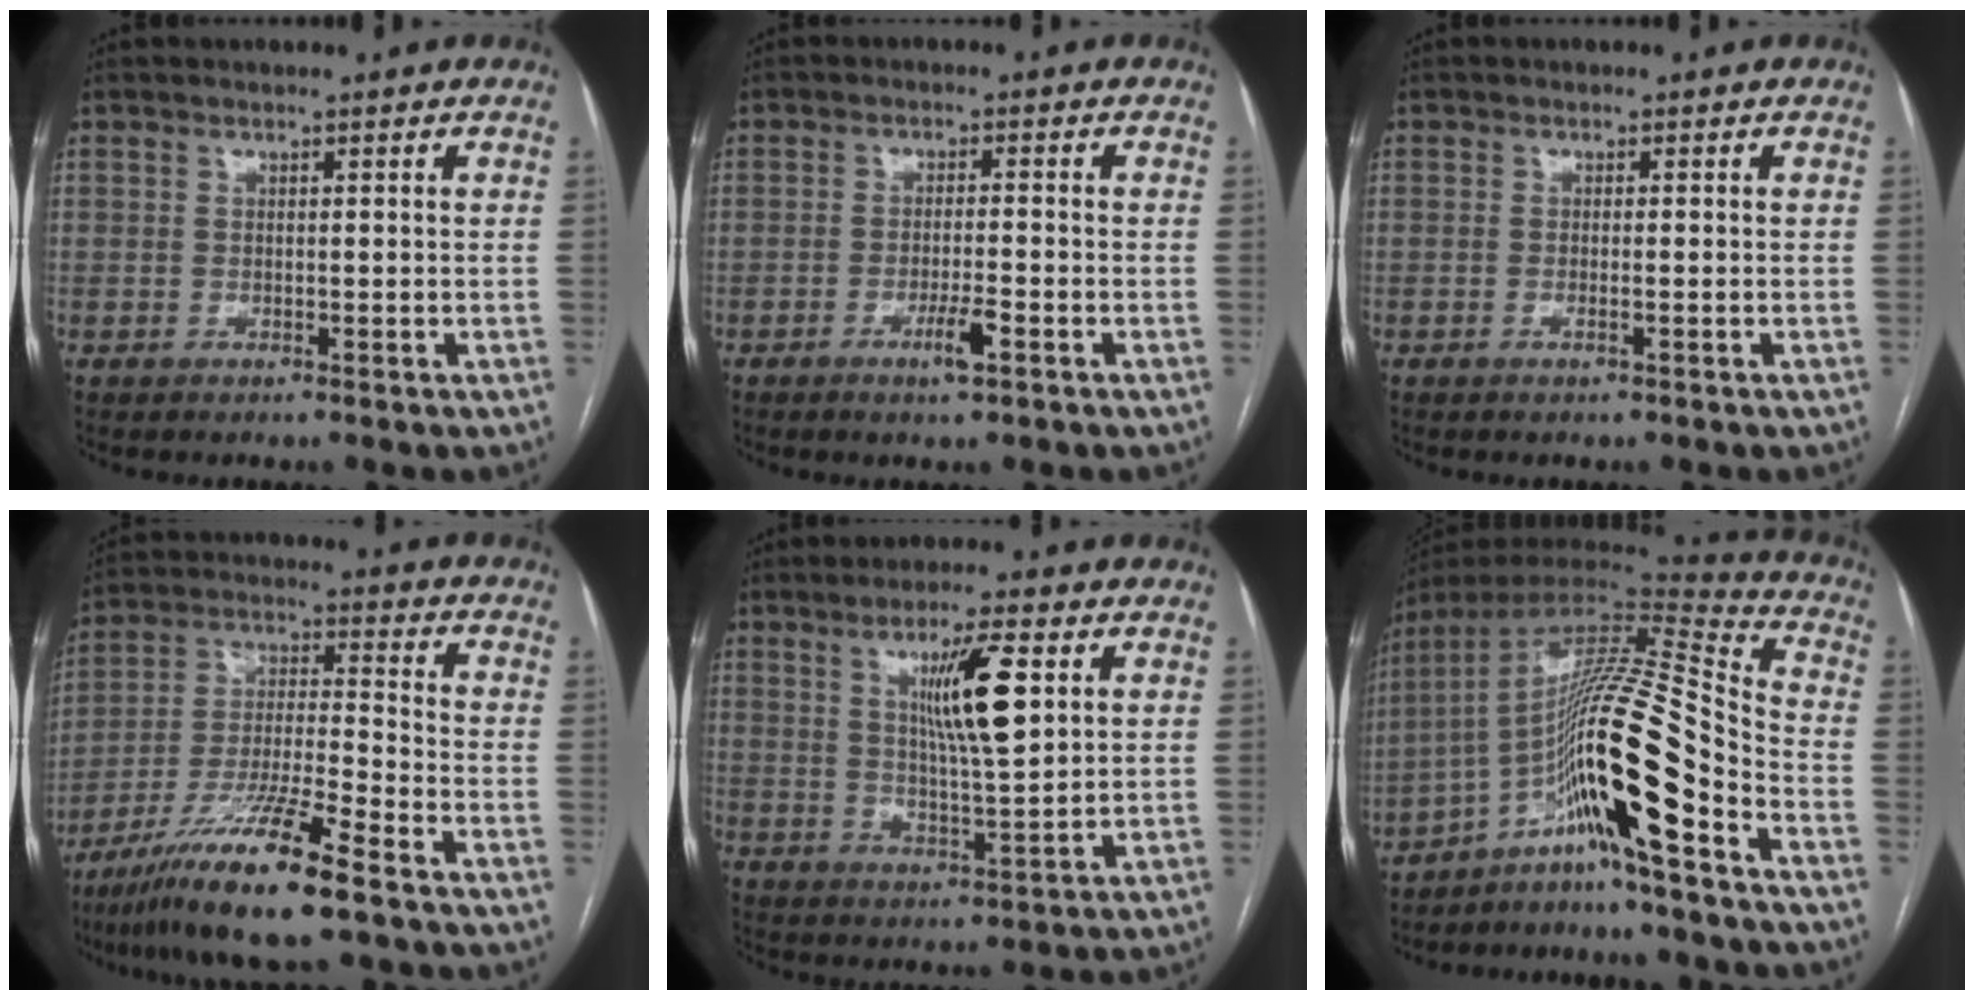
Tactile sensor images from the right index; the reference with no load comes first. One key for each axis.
{"total": 3.6, "fx": -1.9, "fy": 0.2, "fz": 3.0, "tx": -0.056, "ty": -0.004, "tz": -0.033}
{"total": 0.9, "fx": -0.4, "fy": -0.1, "fz": 0.8, "tx": -0.016, "ty": 0.000, "tz": -0.006}
{"total": 14.7, "fx": -9.8, "fy": 0.3, "fz": 11.0, "tx": -0.218, "ty": -0.031, "tz": -0.179}
{"total": 9.6, "fx": 3.2, "fy": 0.7, "fz": 9.0, "tx": -0.156, "ty": -0.003, "tz": 0.055}
{"total": 17.6, "fx": -8.9, "fy": -0.8, "fz": 15.2, "tx": -0.271, "ty": 0.013, "tz": -0.159}